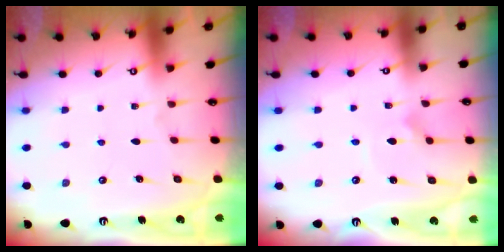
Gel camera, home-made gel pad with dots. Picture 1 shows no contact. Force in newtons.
{"total": 2.6, "press": 2.6, "slide": 0.1}